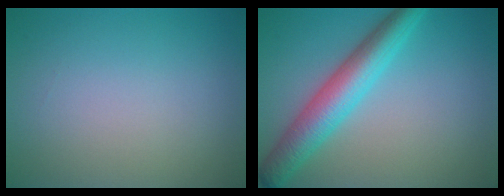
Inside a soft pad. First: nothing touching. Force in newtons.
{"total": 5.8, "press": 5.8, "slide": 0.1}